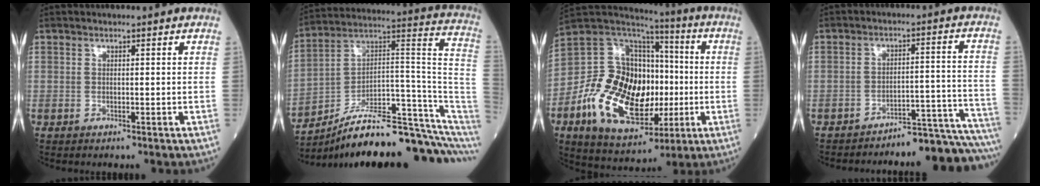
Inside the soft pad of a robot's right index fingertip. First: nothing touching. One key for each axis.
{"total": 21.1, "fx": -16.0, "fy": 2.9, "fz": 13.5, "tx": -0.140, "ty": 0.063, "tz": -0.244}
{"total": 21.8, "fx": -4.1, "fy": 13.0, "fz": 17.0, "tx": -0.321, "ty": 0.023, "tz": -0.062}
{"total": 13.5, "fx": -13.4, "fy": 0.3, "fz": 1.8, "tx": 0.008, "ty": 0.026, "tz": -0.160}